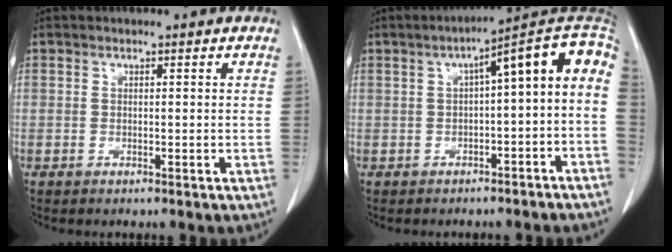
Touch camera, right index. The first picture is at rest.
{"total": 11.6, "force": [-0.3, 2.0, 11.4], "torque": [-0.156, 0.046, -0.006]}